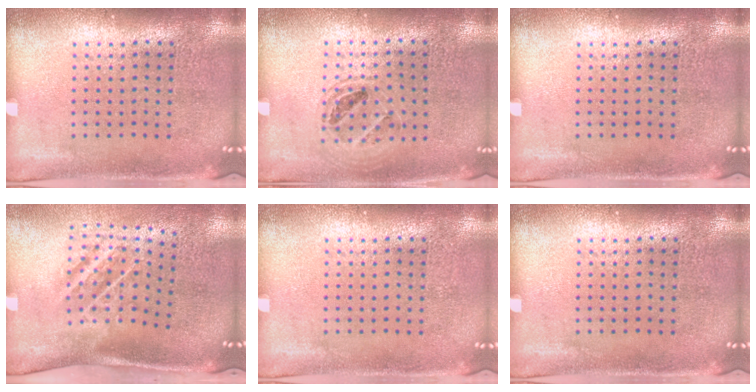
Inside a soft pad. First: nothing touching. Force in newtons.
{"total": 1.3, "press": 1.2, "slide": 0.5}
{"total": 0.0}
{"total": 2.0, "press": 1.2, "slide": 1.6}
{"total": 0.0}
{"total": 0.0}